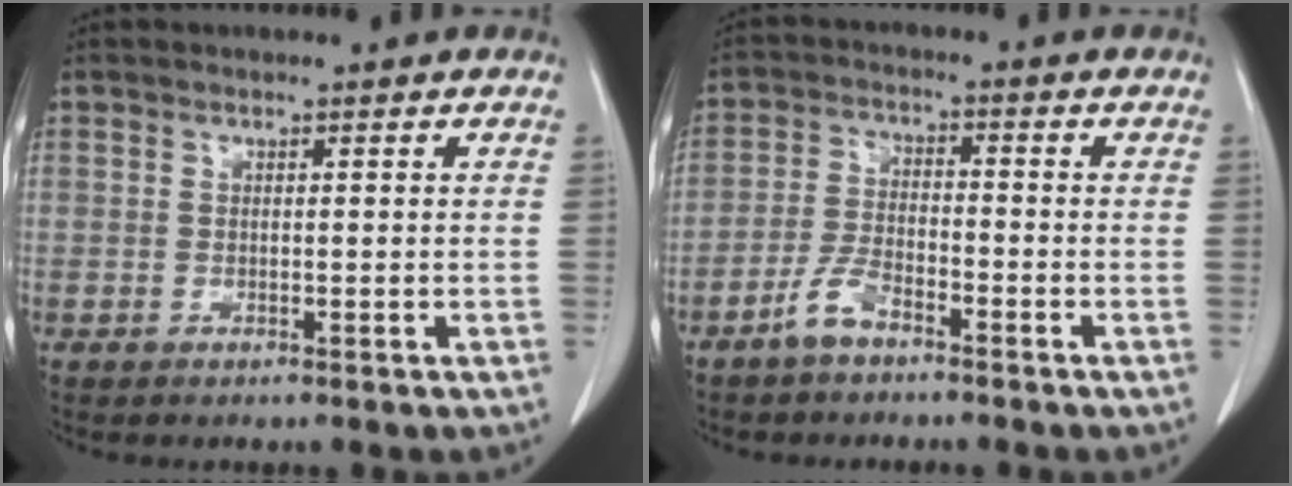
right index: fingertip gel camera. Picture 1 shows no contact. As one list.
[{"total": 4.8, "force": [-3.5, 1.7, 2.8], "torque": [-0.063, 0.003, -0.068]}]